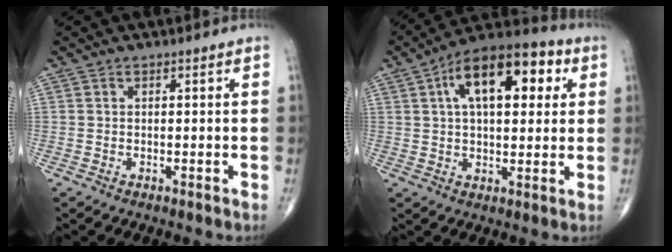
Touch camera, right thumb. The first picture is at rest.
{"total": 17.3, "force": [5.4, 8.6, 14.0], "torque": [-0.186, 0.023, 0.075]}